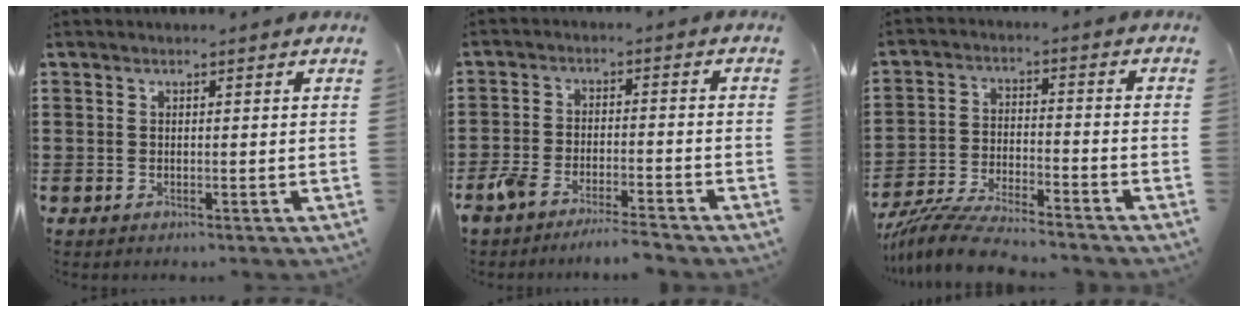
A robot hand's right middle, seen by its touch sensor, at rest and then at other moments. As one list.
[{"total": 4.9, "force": [-4.5, 0.6, 1.8], "torque": [-0.051, -0.004, -0.093]}, {"total": 7.3, "force": [-7.0, 0.4, 2.3], "torque": [-0.055, 0.001, -0.137]}]